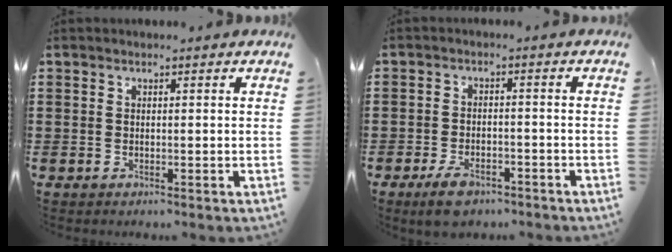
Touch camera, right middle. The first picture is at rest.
{"total": 4.3, "force": [-3.3, 1.7, 2.1], "torque": [-0.042, 0.009, -0.065]}